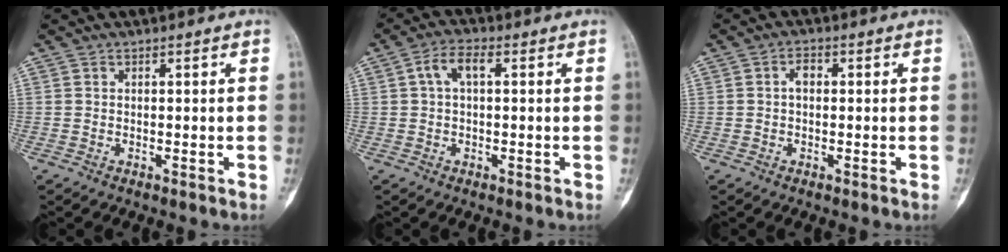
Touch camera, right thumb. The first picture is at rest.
{"total": 4.3, "force": [0.9, 2.1, 3.7], "torque": [-0.072, 0.017, 0.013]}
{"total": 2.2, "force": [0.1, 1.3, 1.7], "torque": [-0.021, 0.008, -0.002]}